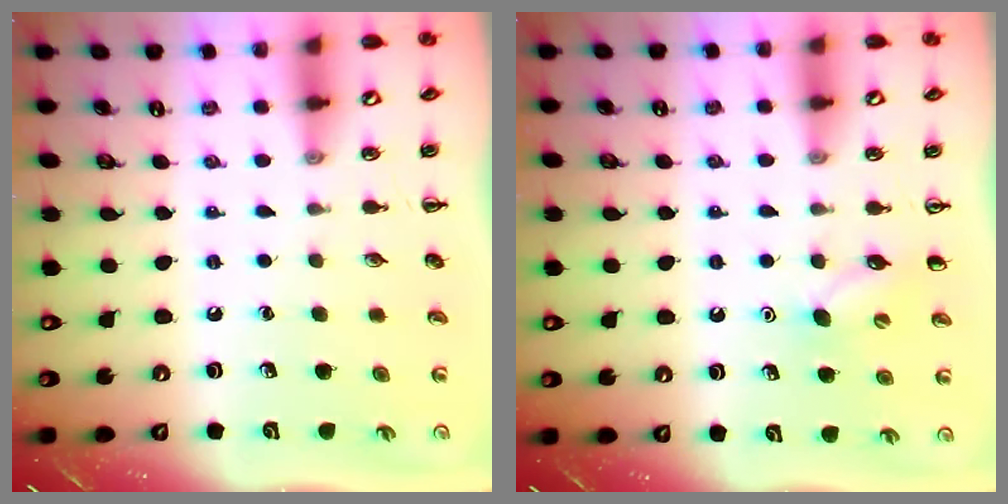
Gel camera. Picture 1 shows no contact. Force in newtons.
{"total": 6.1, "press": 5.8, "slide": 1.8}